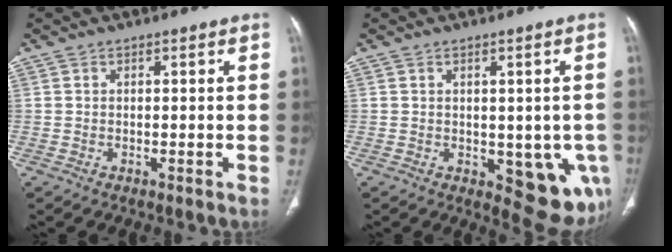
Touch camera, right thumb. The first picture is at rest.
{"total": 10.1, "force": [-2.2, 5.5, 8.1], "torque": [-0.055, -0.014, -0.014]}